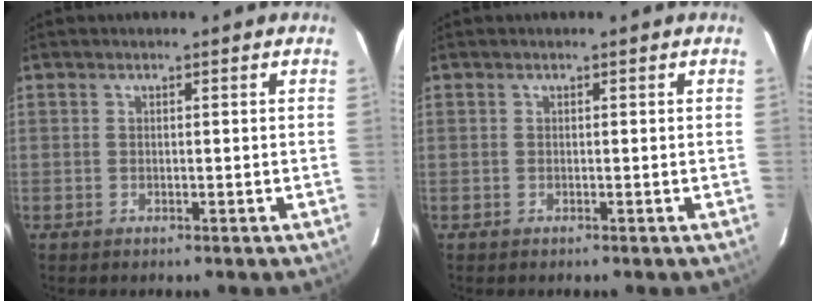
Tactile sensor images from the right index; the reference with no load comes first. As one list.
[{"total": 0.0}]